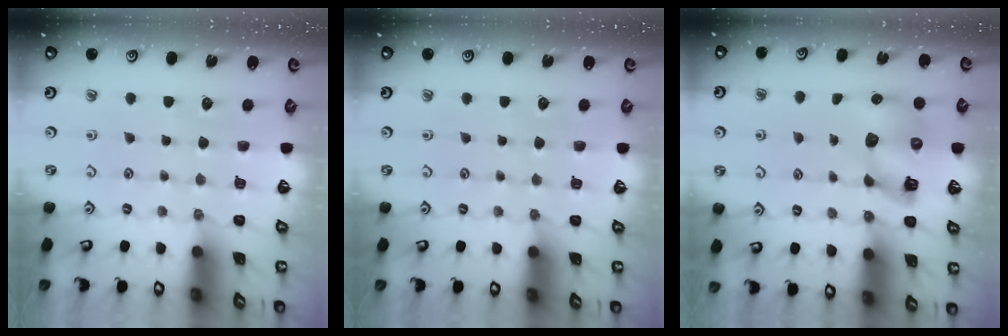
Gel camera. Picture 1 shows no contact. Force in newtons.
{"total": 0.0}
{"total": 9.8, "press": 9.7, "slide": 1.2}